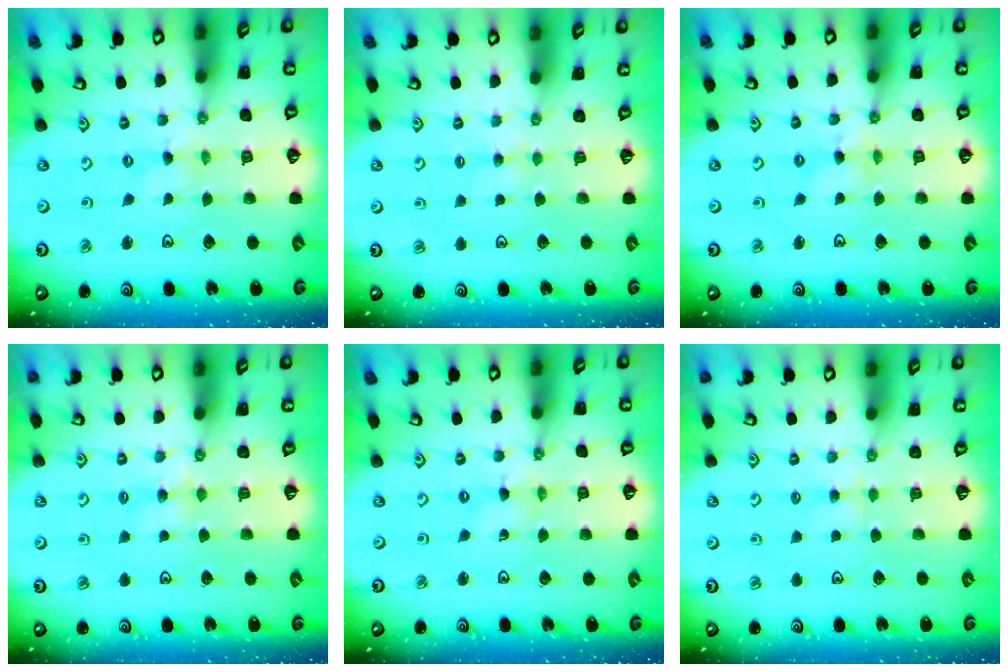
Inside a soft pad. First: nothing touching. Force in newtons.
{"total": 3.4, "press": 3.4, "slide": 0.5}
{"total": 2.6, "press": 2.6, "slide": 0.3}
{"total": 3.8, "press": 3.8, "slide": 0.6}
{"total": 0.0}
{"total": 2.8, "press": 2.7, "slide": 0.5}